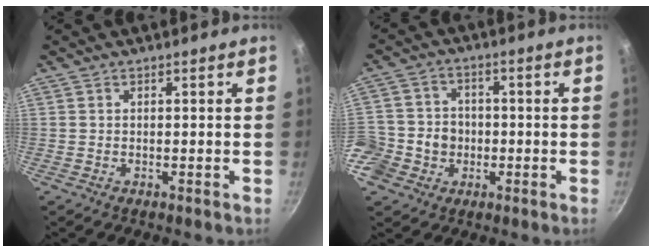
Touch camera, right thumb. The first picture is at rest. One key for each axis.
{"total": 11.7, "fx": -3.2, "fy": 10.5, "fz": 4.1, "tx": -0.070, "ty": 0.033, "tz": -0.063}